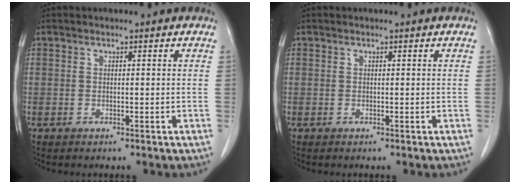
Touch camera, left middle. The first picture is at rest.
{"total": 0.0}